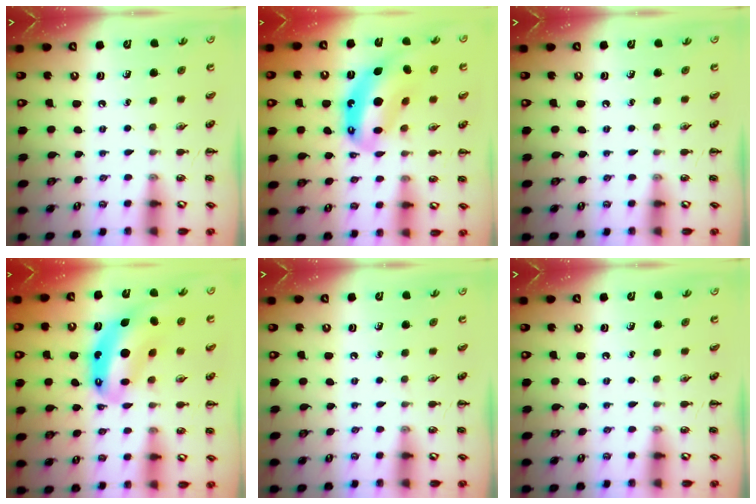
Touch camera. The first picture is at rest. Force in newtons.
{"total": 14.5, "press": 13.9, "slide": 4.1}
{"total": 0.0}
{"total": 12.8, "press": 12.4, "slide": 3.2}
{"total": 0.0}
{"total": 0.0}